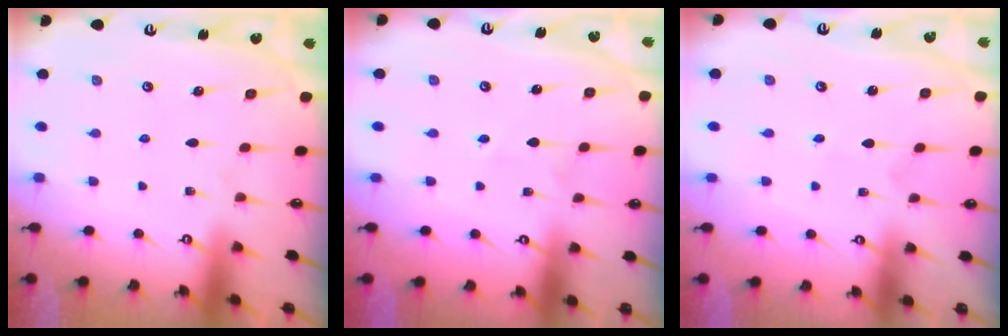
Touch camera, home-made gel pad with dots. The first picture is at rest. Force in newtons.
{"total": 2.3, "press": 2.2, "slide": 0.7}
{"total": 0.7, "press": 0.7, "slide": 0.0}